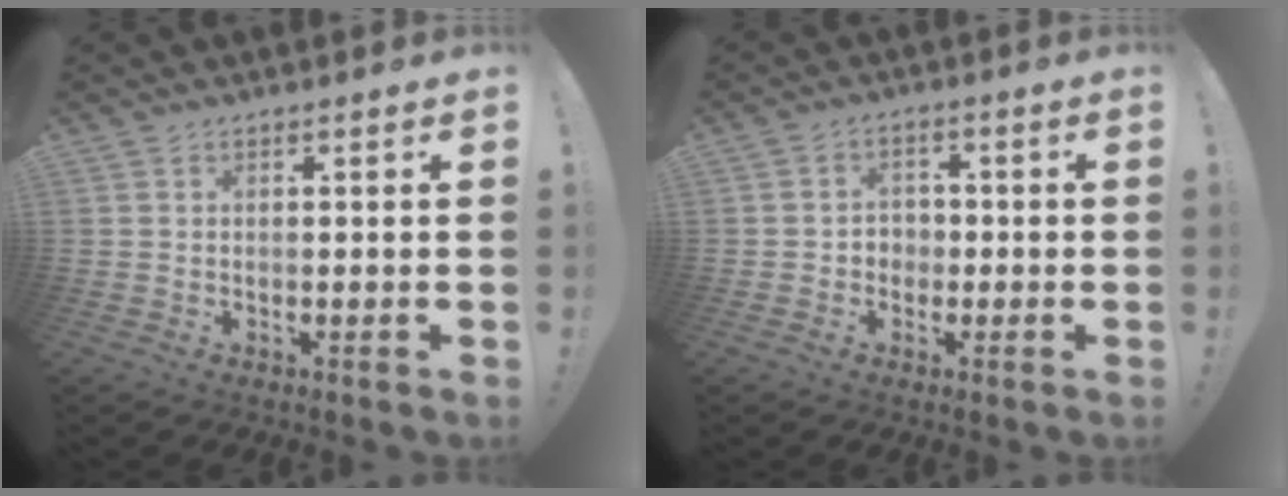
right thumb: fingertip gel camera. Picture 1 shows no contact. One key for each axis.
{"total": 3.6, "fx": -0.9, "fy": 3.3, "fz": 1.2, "tx": -0.019, "ty": 0.002, "tz": -0.017}